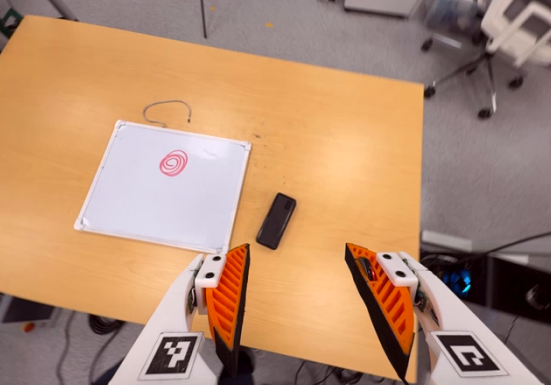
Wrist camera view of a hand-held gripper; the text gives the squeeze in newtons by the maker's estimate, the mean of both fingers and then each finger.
{"total": 0.0}